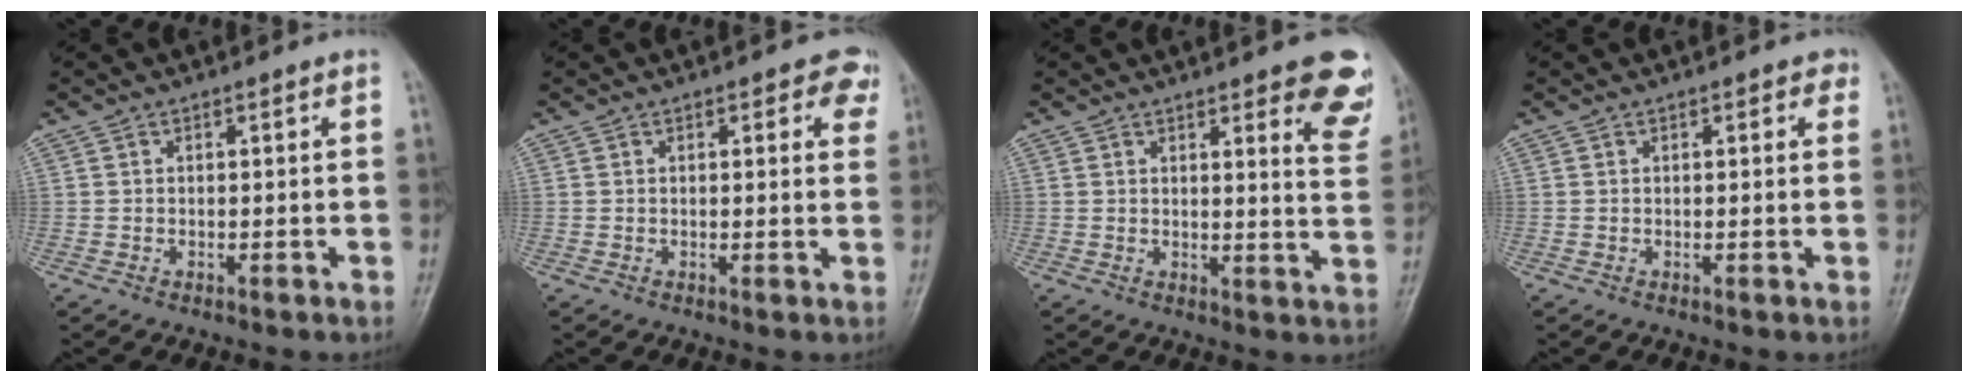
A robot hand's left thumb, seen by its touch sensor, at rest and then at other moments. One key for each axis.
{"total": 4.1, "fx": 2.1, "fy": 2.1, "fz": 2.8, "tx": -0.001, "ty": -0.005, "tz": 0.015}
{"total": 11.9, "fx": 7.1, "fy": 3.3, "fz": 9.0, "tx": -0.071, "ty": -0.037, "tz": 0.073}
{"total": 1.7, "fx": 0.9, "fy": 0.9, "fz": 1.2, "tx": -0.002, "ty": 0.000, "tz": 0.007}